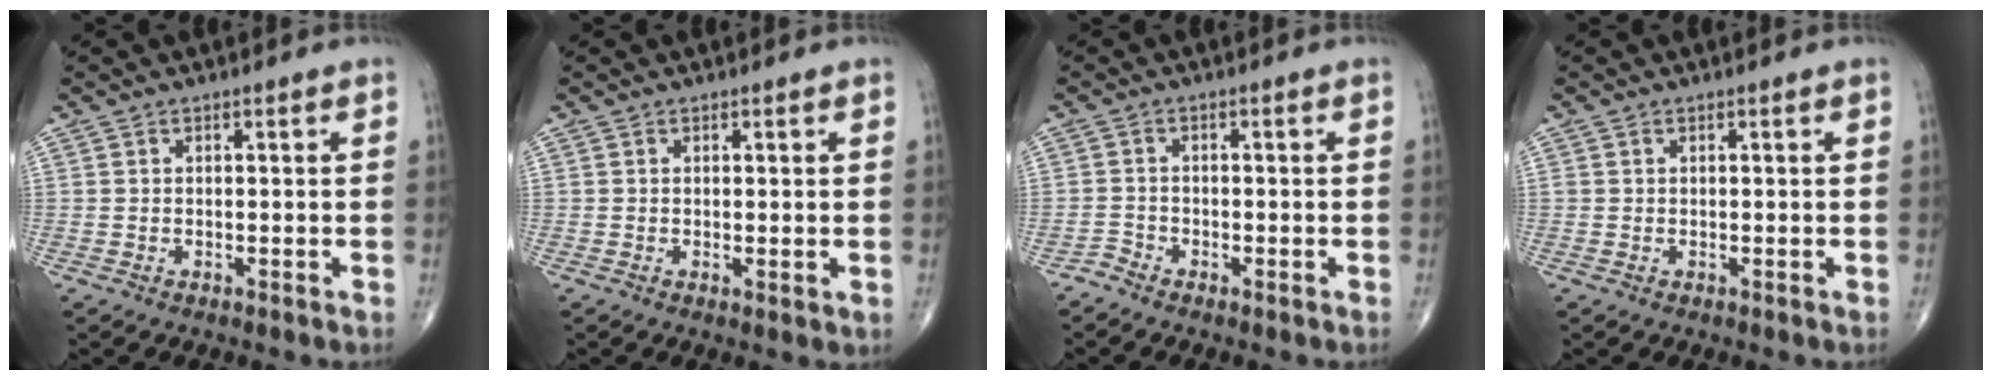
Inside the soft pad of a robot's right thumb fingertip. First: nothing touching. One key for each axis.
{"total": 1.1, "fx": 0.2, "fy": 0.3, "fz": 1.1, "tx": -0.023, "ty": -0.007, "tz": 0.003}
{"total": 1.5, "fx": -1.4, "fy": 0.5, "fz": -0.2, "tx": 0.007, "ty": 0.000, "tz": -0.033}
{"total": 0.0}